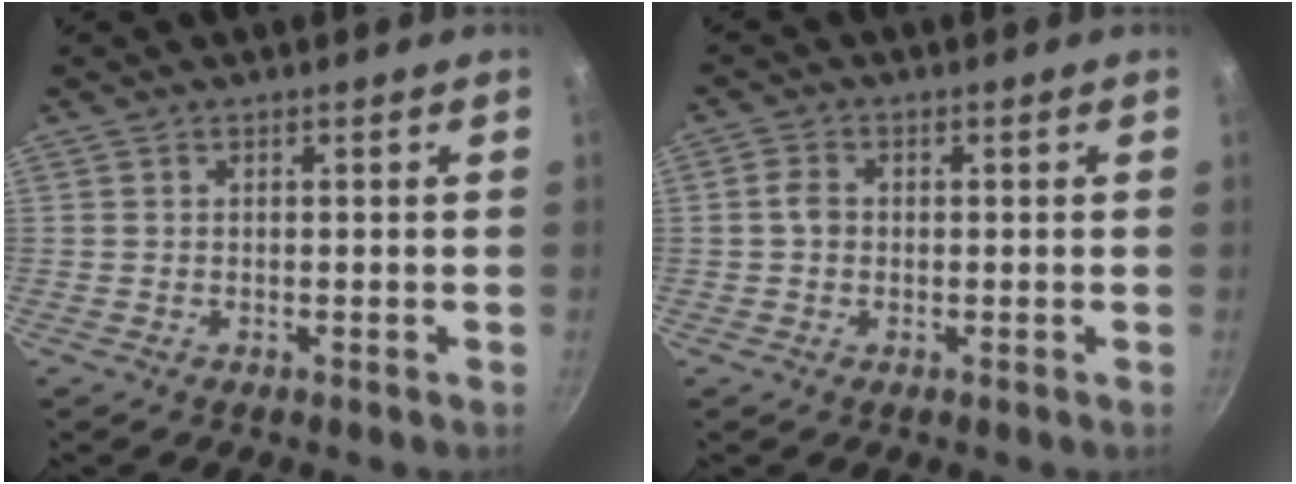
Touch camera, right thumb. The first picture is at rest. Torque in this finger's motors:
{"motor_torque": [-0.40, 0.04, -0.03, -0.04, -0.01]}